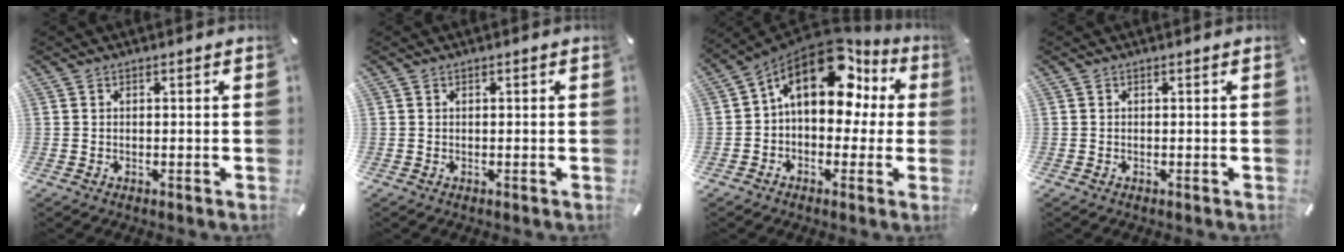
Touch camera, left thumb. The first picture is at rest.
{"total": 0.0}
{"total": 17.0, "force": [7.7, 9.9, 11.5], "torque": [-0.179, -0.045, 0.130]}
{"total": 0.0}